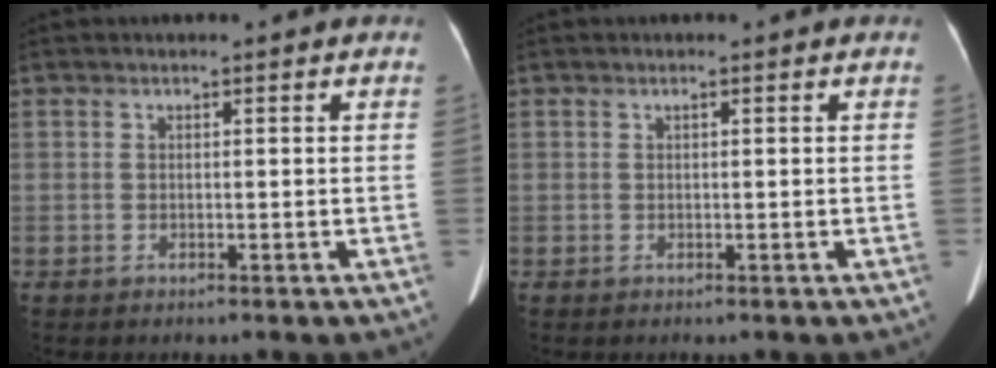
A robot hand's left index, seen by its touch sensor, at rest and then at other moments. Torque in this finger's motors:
{"motor_torque": [0.07, 0.00, 0.01, 0.00]}